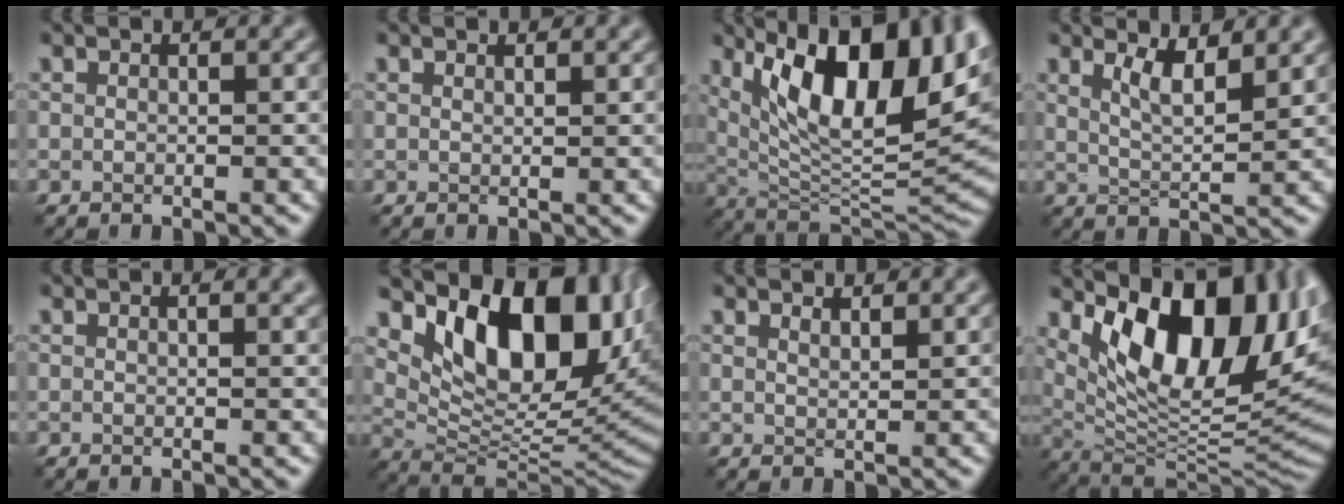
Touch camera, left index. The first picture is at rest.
{"total": 0.6, "force": [0.6, 0.0, 0.1], "torque": [-0.001, 0.001, 0.013]}
{"total": 14.6, "force": [5.7, 5.7, 12.1], "torque": [-0.186, 0.002, 0.100]}
{"total": 3.3, "force": [2.1, 0.8, 2.4], "torque": [-0.040, -0.005, 0.040]}
{"total": 1.7, "force": [0.9, 0.4, 1.4], "torque": [-0.011, 0.003, 0.009]}
{"total": 12.0, "force": [5.5, 6.3, 8.7], "torque": [-0.123, -0.013, 0.106]}
{"total": 1.3, "force": [1.2, 0.2, 0.4], "torque": [-0.008, 0.001, 0.022]}
{"total": 15.5, "force": [5.6, 7.4, 12.4], "torque": [-0.178, -0.002, 0.097]}